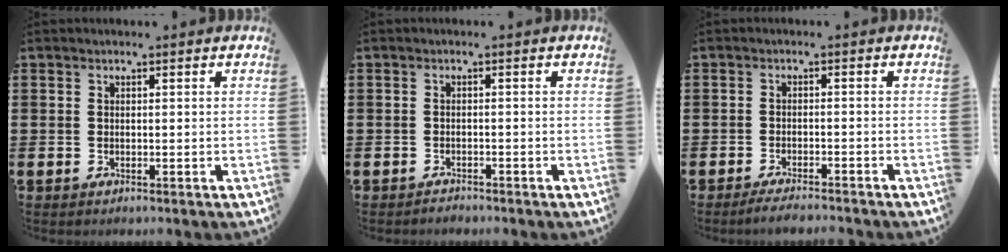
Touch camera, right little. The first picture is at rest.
{"total": 0.9, "force": [-0.9, 0.1, 0.0], "torque": [-0.003, 0.000, -0.019]}
{"total": 1.9, "force": [-1.8, 0.0, 0.7], "torque": [-0.013, 0.004, -0.034]}